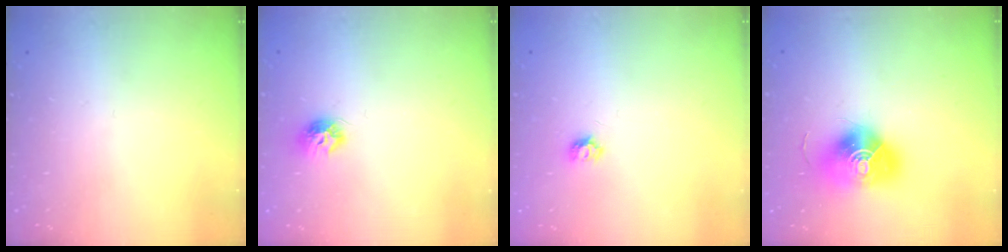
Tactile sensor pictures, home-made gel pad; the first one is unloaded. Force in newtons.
{"total": 7.6, "press": 7.6, "slide": 0.2}
{"total": 5.3, "press": 5.2, "slide": 0.4}
{"total": 16.2, "press": 16.2, "slide": 0.5}